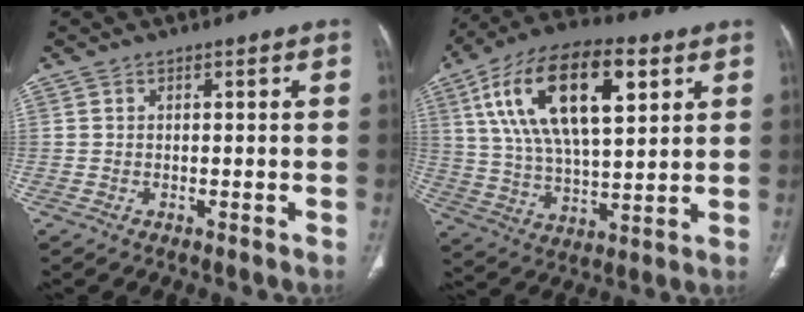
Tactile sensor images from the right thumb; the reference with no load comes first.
{"total": 23.0, "force": [8.4, 10.5, 18.6], "torque": [-0.326, -0.004, 0.148]}